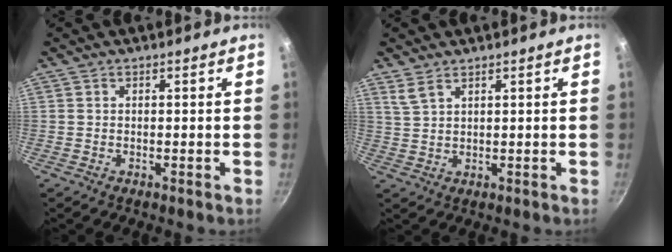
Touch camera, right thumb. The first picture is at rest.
{"total": 3.1, "force": [2.2, 1.2, 1.8], "torque": [-0.036, -0.011, 0.048]}